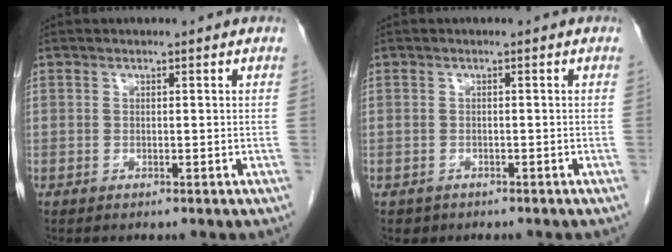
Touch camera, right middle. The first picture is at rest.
{"total": 1.3, "force": [-0.9, 0.9, 0.0], "torque": [-0.007, 0.002, -0.011]}